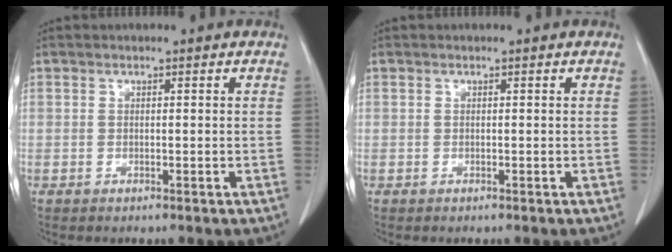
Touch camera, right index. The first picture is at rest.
{"total": 0.0}